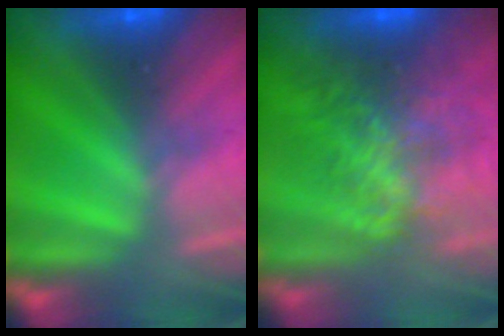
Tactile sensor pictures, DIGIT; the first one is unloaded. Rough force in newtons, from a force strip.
{"total": 10.2}